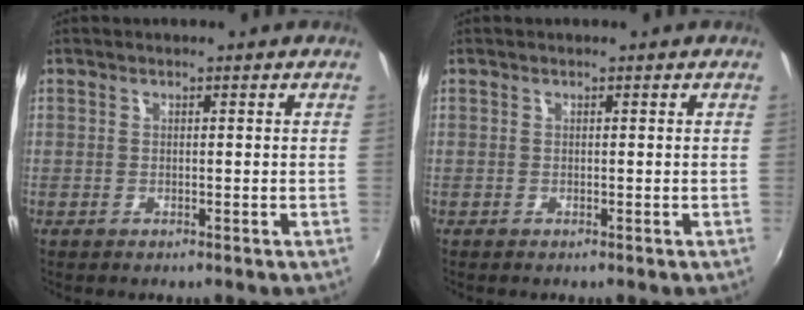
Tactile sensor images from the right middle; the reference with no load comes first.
{"total": 0.0}